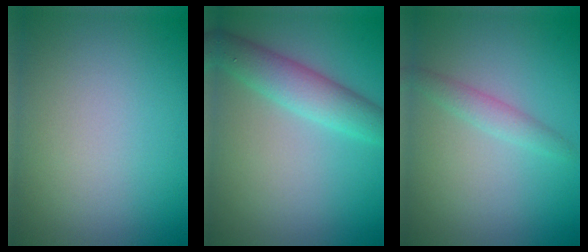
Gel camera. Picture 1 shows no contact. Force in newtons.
{"total": 4.3, "press": 4.3, "slide": 0.1}
{"total": 1.7, "press": 1.7, "slide": 0.1}